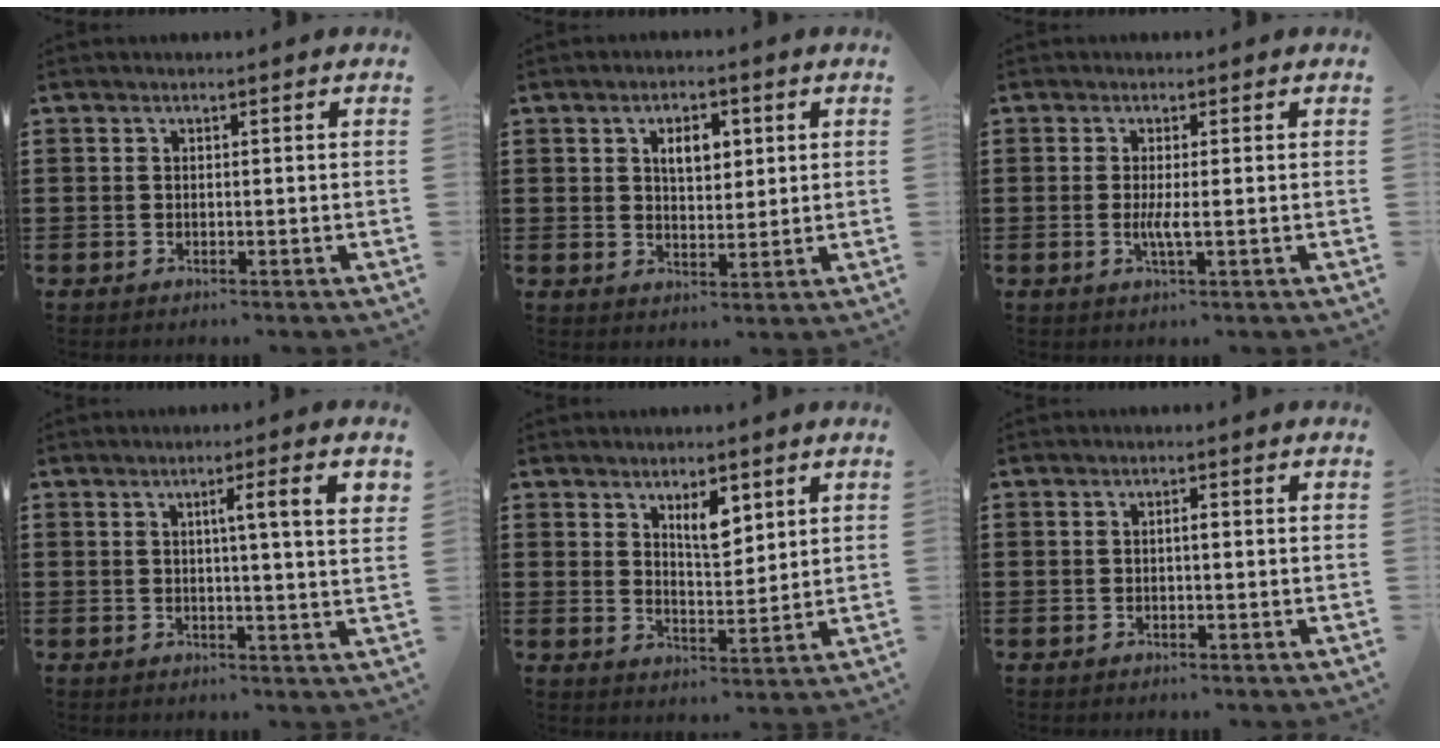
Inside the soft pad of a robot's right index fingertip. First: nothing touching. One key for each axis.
{"total": 4.2, "fx": 1.5, "fy": 2.3, "fz": 3.2, "tx": -0.053, "ty": 0.005, "tz": 0.020}
{"total": 2.5, "fx": -0.4, "fy": 0.2, "fz": 2.5, "tx": -0.045, "ty": -0.004, "tz": -0.007}
{"total": 5.3, "fx": 1.5, "fy": -0.1, "fz": 5.1, "tx": -0.090, "ty": -0.006, "tz": 0.018}
{"total": 5.1, "fx": 2.9, "fy": 2.1, "fz": 3.6, "tx": -0.054, "ty": -0.003, "tz": 0.045}
{"total": 0.9, "fx": -0.1, "fy": 0.2, "fz": 0.9, "tx": -0.016, "ty": -0.002, "tz": -0.001}